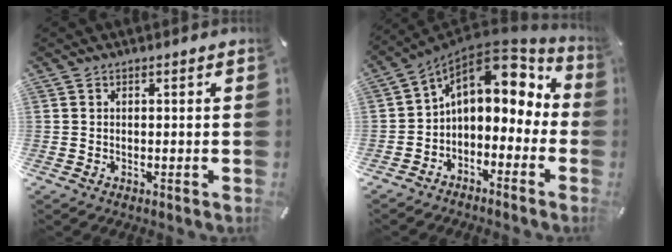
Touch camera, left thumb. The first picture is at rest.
{"total": 13.1, "force": [3.9, 9.0, 8.7], "torque": [-0.138, -0.020, 0.064]}